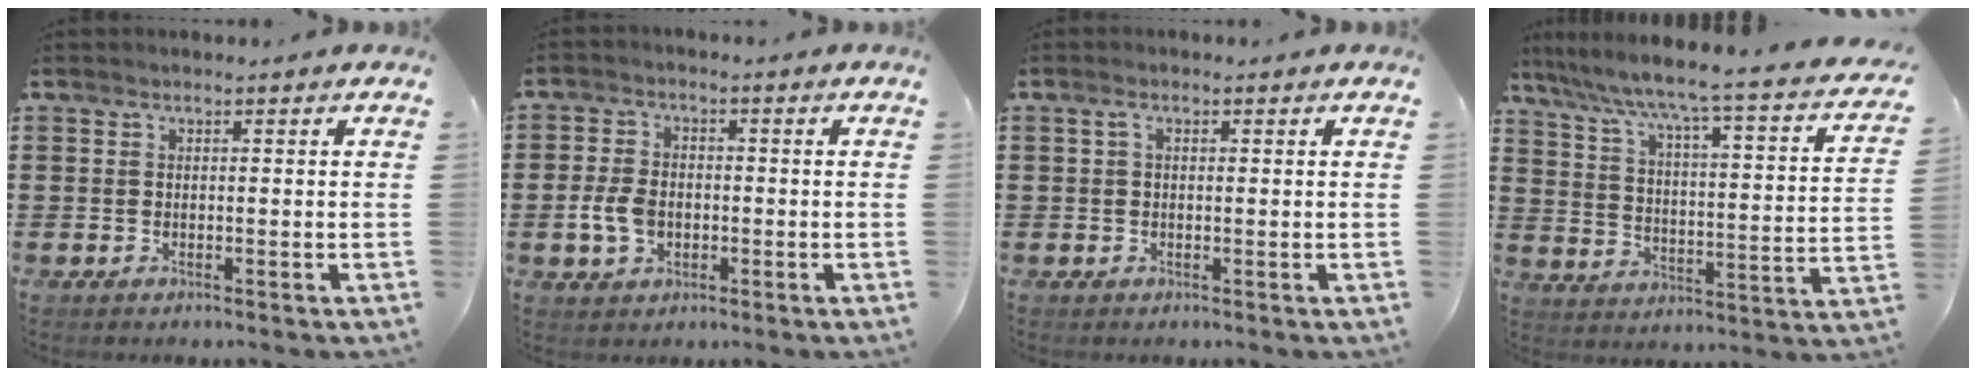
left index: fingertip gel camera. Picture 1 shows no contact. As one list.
[{"total": 5.1, "force": [-1.1, 3.5, 3.6], "torque": [-0.089, -0.001, -0.024]}, {"total": 1.4, "force": [0.2, 0.7, 1.2], "torque": [-0.026, 0.007, 0.002]}, {"total": 4.2, "force": [3.2, -0.7, 2.5], "torque": [-0.069, -0.050, 0.037]}]